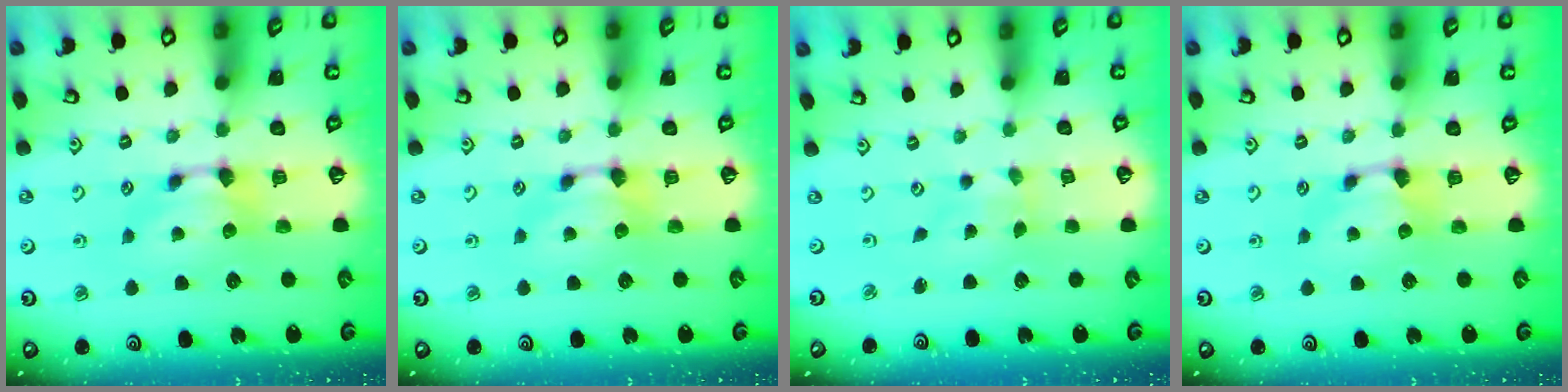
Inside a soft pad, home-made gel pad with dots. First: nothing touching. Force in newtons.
{"total": 0.0}
{"total": 3.9, "press": 3.9, "slide": 0.7}
{"total": 0.0}